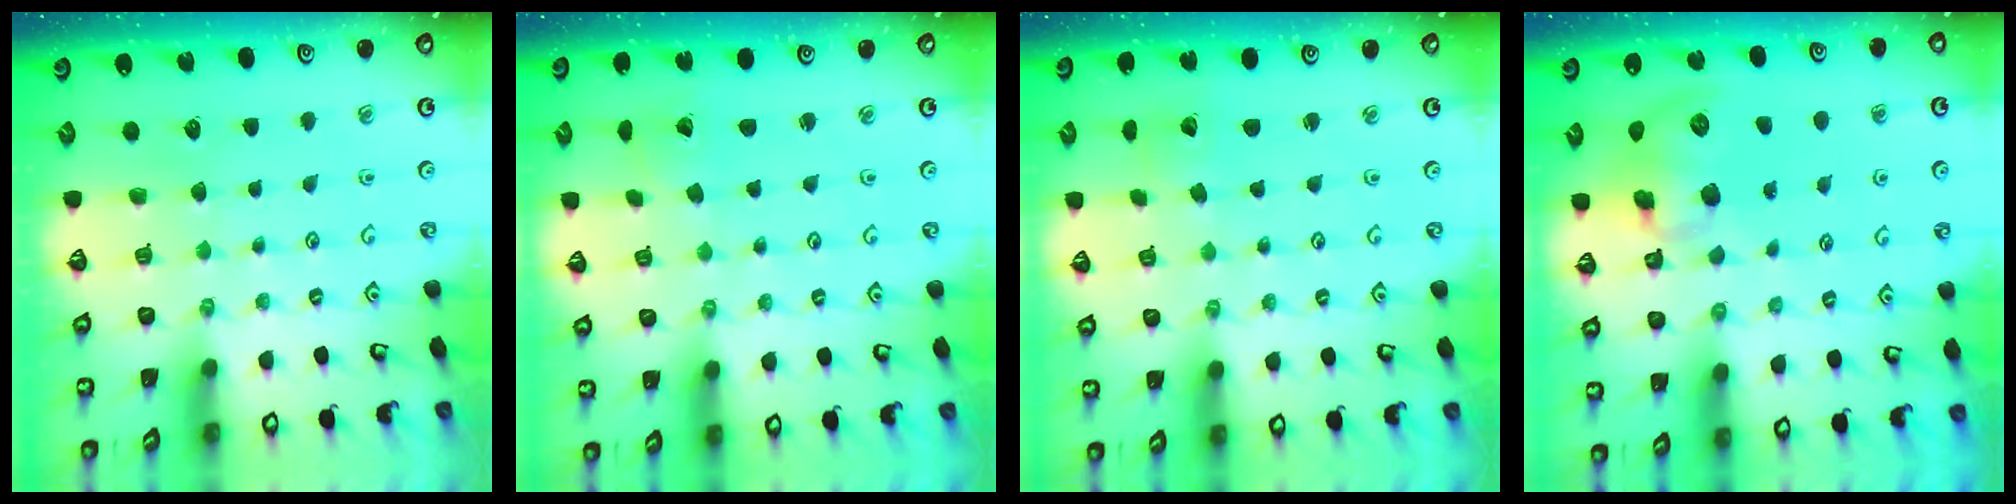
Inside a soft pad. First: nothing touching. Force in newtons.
{"total": 1.7, "press": 1.7, "slide": 0.1}
{"total": 2.1, "press": 2.1, "slide": 0.2}
{"total": 12.3, "press": 12.1, "slide": 2.3}